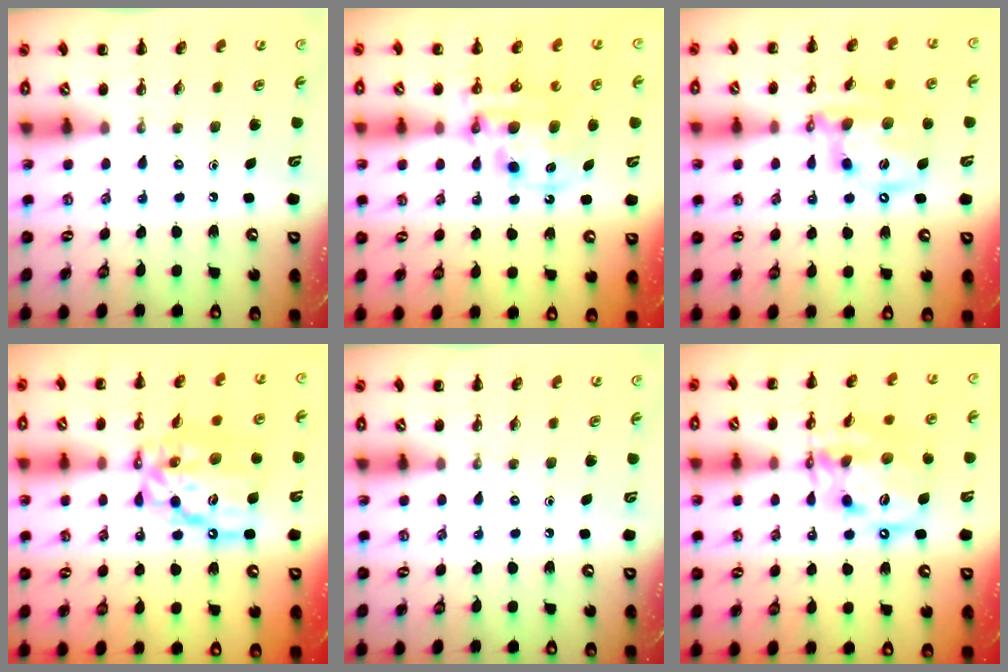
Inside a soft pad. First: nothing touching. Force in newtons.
{"total": 12.3, "press": 12.0, "slide": 2.8}
{"total": 13.7, "press": 13.3, "slide": 3.4}
{"total": 14.1, "press": 13.5, "slide": 4.1}
{"total": 0.0}
{"total": 15.3, "press": 14.8, "slide": 3.7}